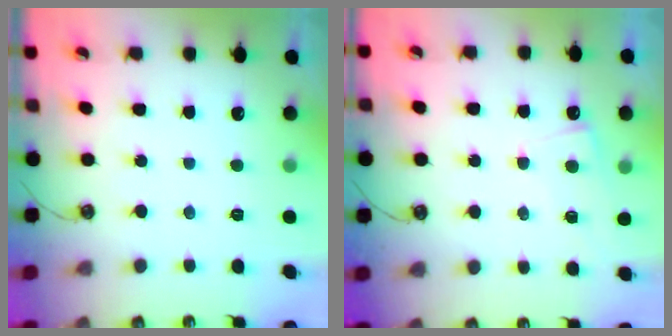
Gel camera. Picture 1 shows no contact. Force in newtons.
{"total": 1.6, "press": 1.5, "slide": 0.5}